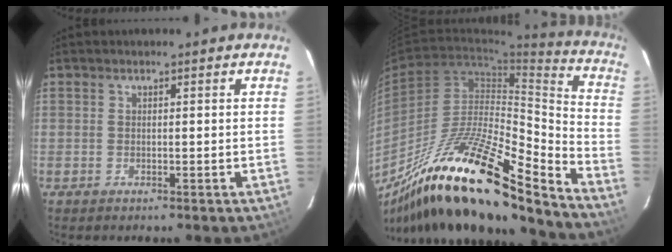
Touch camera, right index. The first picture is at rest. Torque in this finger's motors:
{"motor_torque": [1.11, -1.03, 1.05, 0.21]}